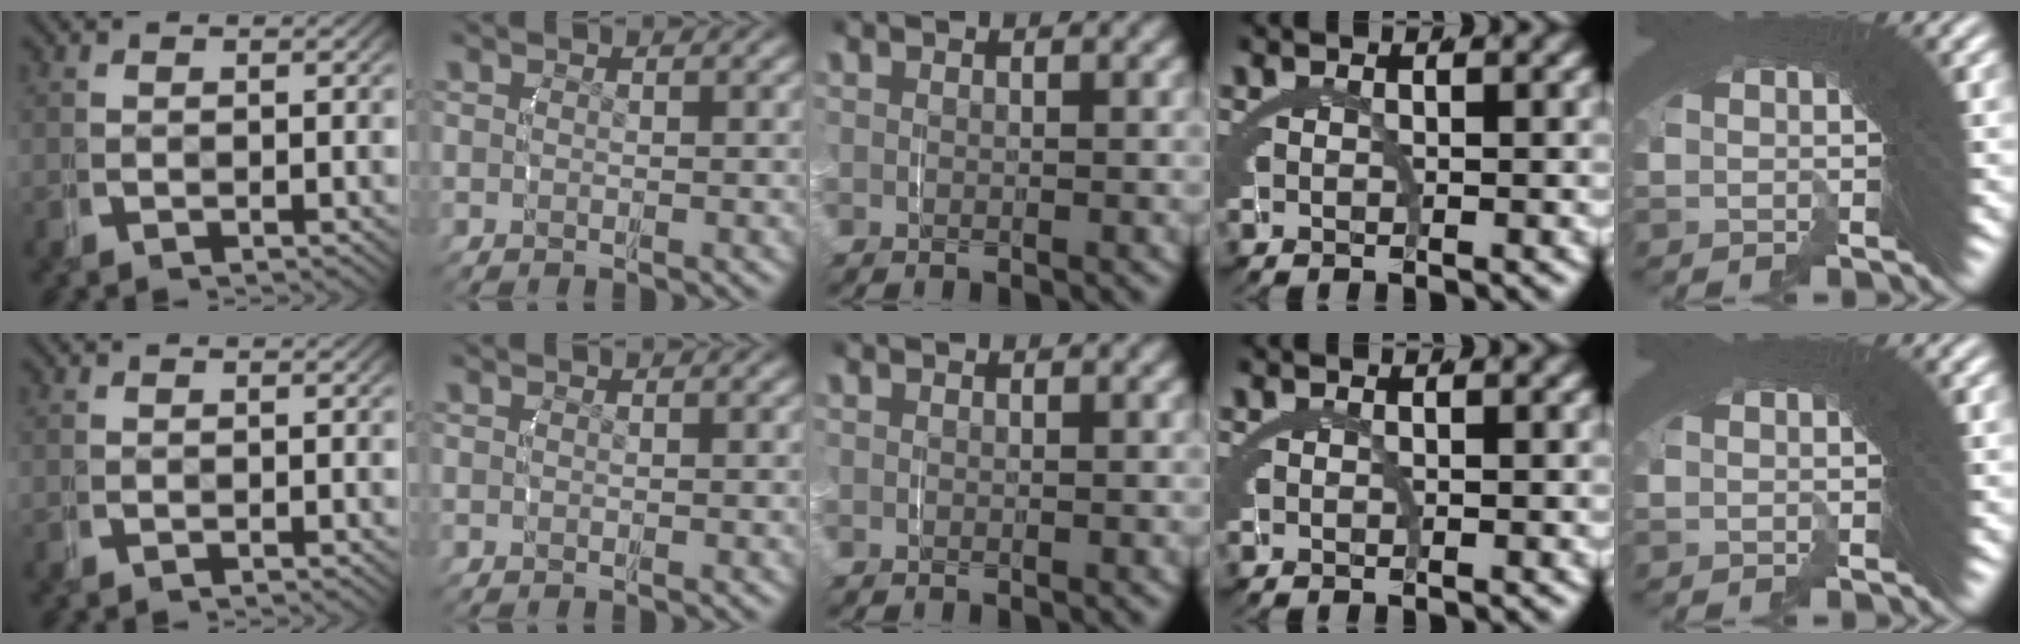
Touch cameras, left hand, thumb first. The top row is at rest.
{}